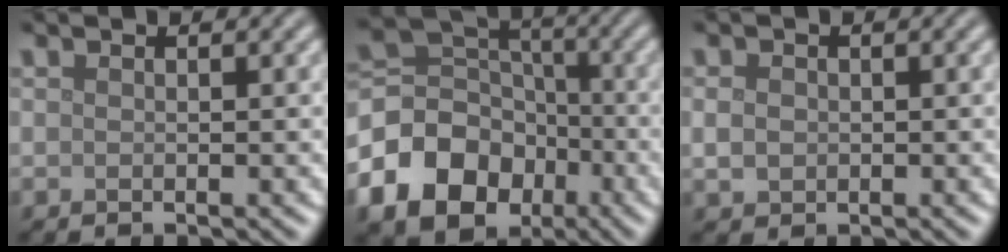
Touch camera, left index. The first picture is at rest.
{"total": 11.7, "force": [-5.3, 9.3, 4.8], "torque": [-0.126, -0.005, -0.109]}
{"total": 1.6, "force": [0.0, 1.4, 0.8], "torque": [-0.017, -0.002, -0.003]}